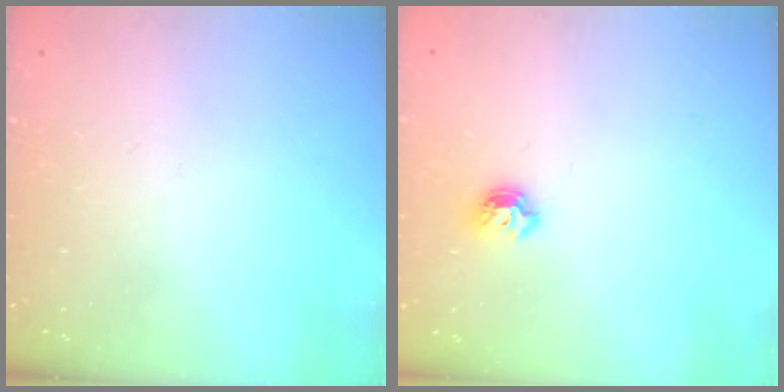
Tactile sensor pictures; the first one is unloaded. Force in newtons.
{"total": 5.2, "press": 5.1, "slide": 0.8}